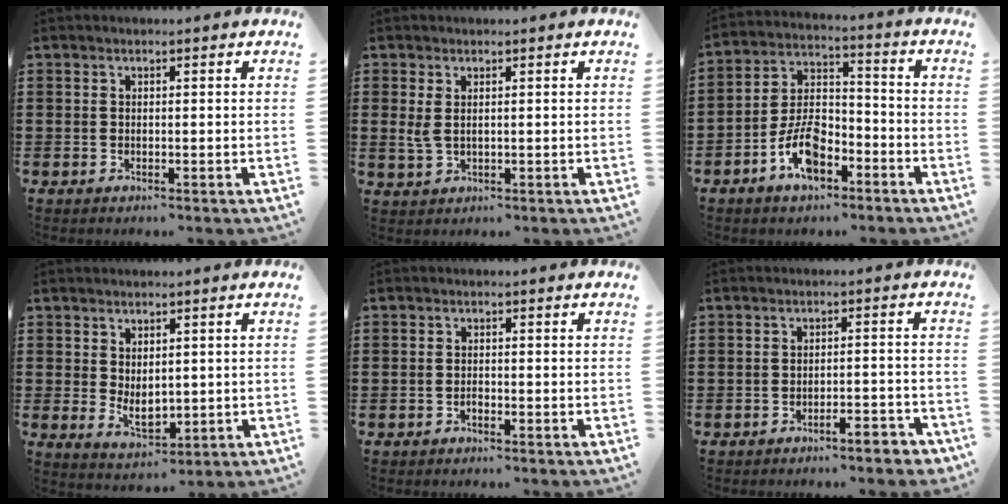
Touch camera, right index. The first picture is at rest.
{"total": 2.4, "force": [0.6, 1.1, 2.1], "torque": [-0.058, 0.000, 0.005]}
{"total": 8.4, "force": [-4.6, 4.4, 5.5], "torque": [-0.122, 0.011, -0.087]}
{"total": 3.9, "force": [0.6, 2.5, 2.9], "torque": [-0.050, 0.002, 0.012]}
{"total": 0.8, "force": [-0.6, 0.4, 0.4], "torque": [-0.011, -0.002, -0.011]}
{"total": 3.2, "force": [-2.8, 0.2, 1.5], "torque": [-0.028, 0.000, -0.054]}